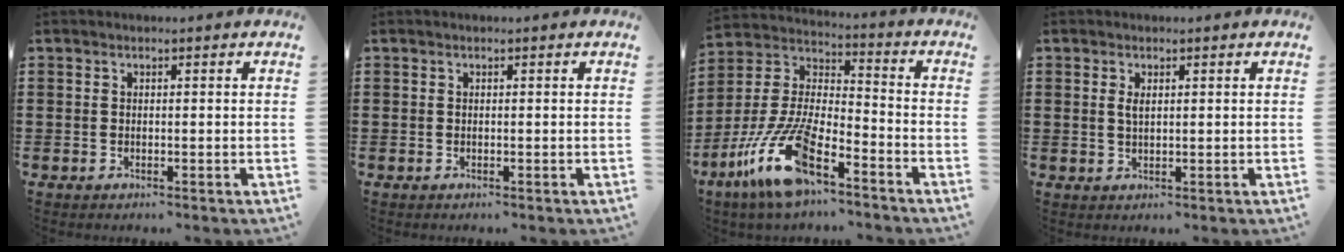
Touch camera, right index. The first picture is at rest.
{"total": 0.0}
{"total": 13.7, "force": [-9.2, 3.6, 9.6], "torque": [-0.224, 0.001, -0.180]}
{"total": 1.6, "force": [0.5, 0.6, 1.4], "torque": [-0.030, 0.003, 0.007]}